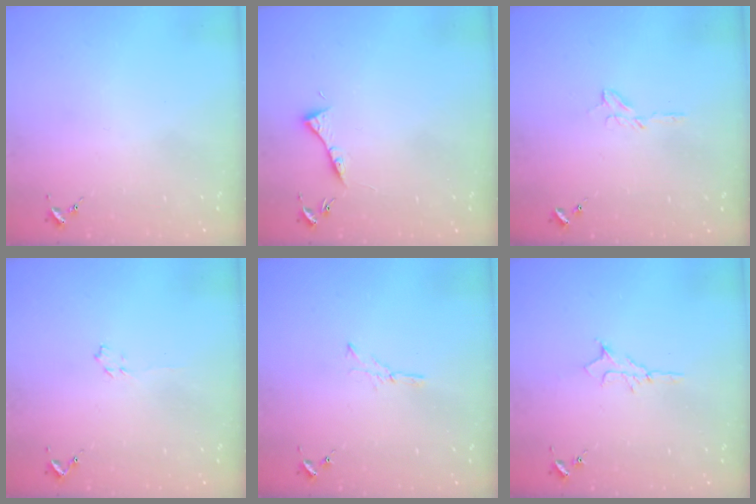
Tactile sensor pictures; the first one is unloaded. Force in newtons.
{"total": 4.2, "press": 4.1, "slide": 0.5}
{"total": 5.5, "press": 5.5, "slide": 0.5}
{"total": 3.9, "press": 3.9, "slide": 0.6}
{"total": 3.5, "press": 3.5, "slide": 0.4}
{"total": 6.2, "press": 6.1, "slide": 0.8}